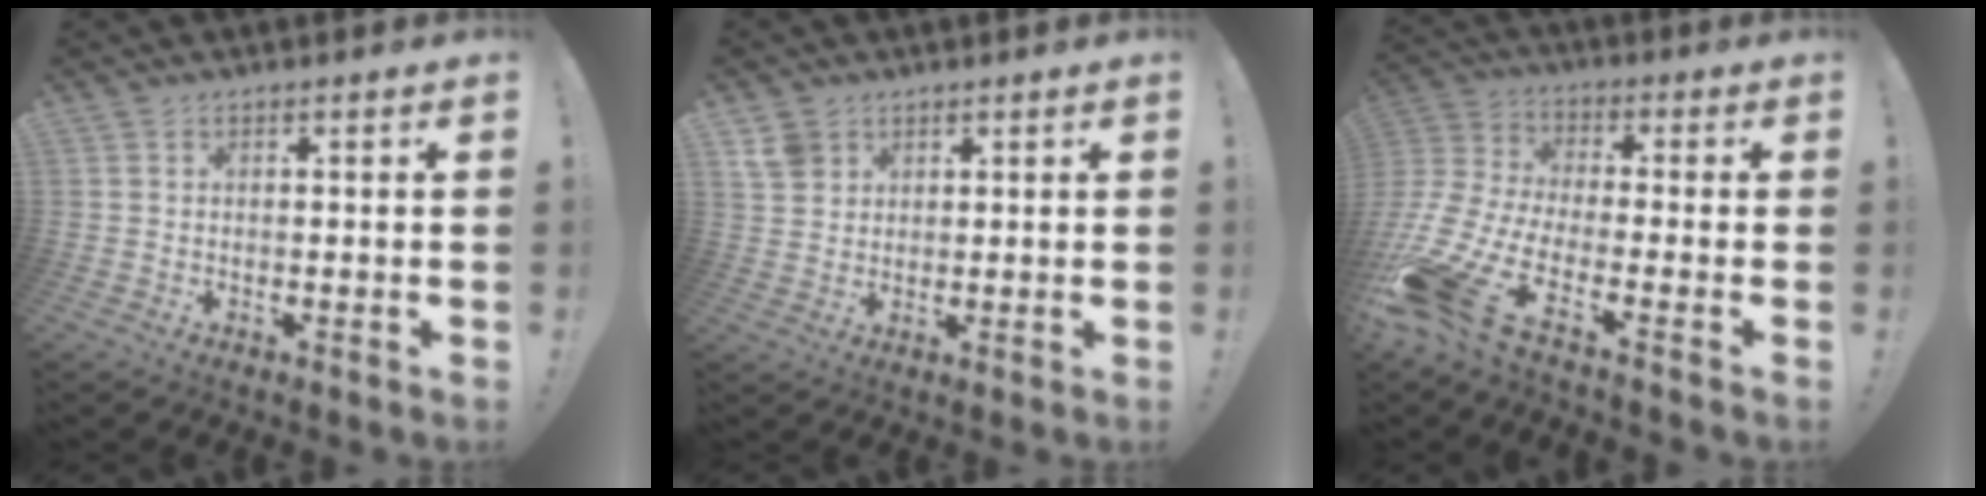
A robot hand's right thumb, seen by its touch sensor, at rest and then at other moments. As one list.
[{"total": 5.3, "force": [3.0, 4.0, 1.8], "torque": [-0.029, -0.007, 0.060]}, {"total": 13.7, "force": [-8.2, 4.5, 10.0], "torque": [-0.226, 0.020, -0.147]}]